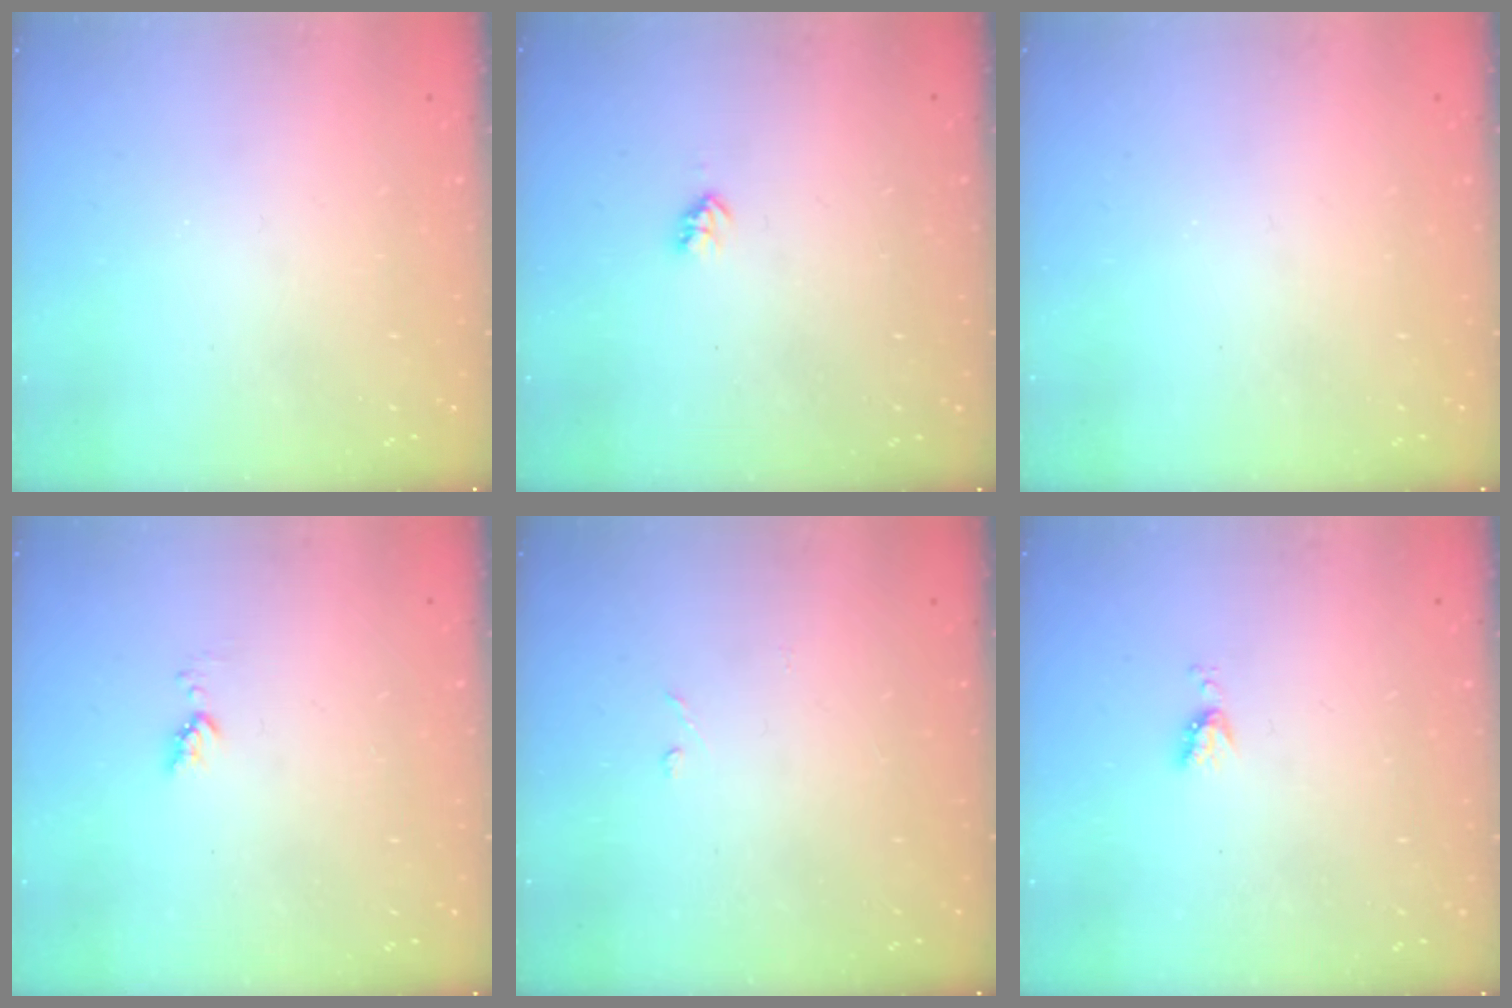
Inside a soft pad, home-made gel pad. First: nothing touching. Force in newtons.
{"total": 3.0, "press": 2.9, "slide": 0.4}
{"total": 0.0}
{"total": 3.3, "press": 3.3, "slide": 0.4}
{"total": 3.2, "press": 3.2, "slide": 0.4}
{"total": 3.7, "press": 3.7, "slide": 0.5}